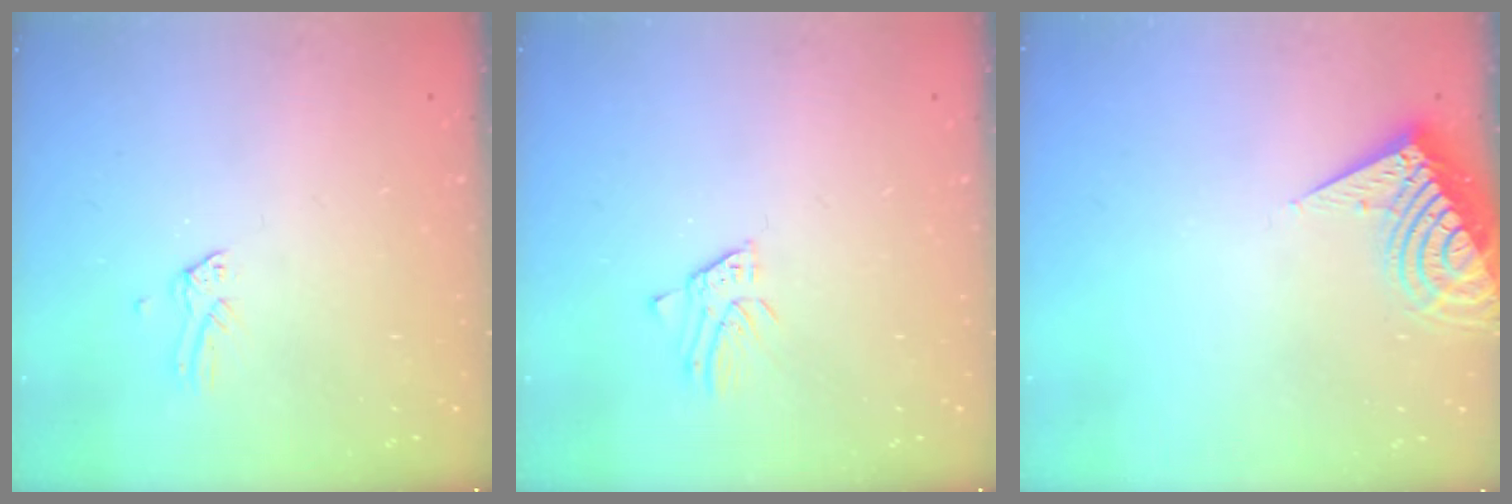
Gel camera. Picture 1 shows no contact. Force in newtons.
{"total": 1.5, "press": 1.5, "slide": 0.1}
{"total": 11.4, "press": 11.3, "slide": 1.5}